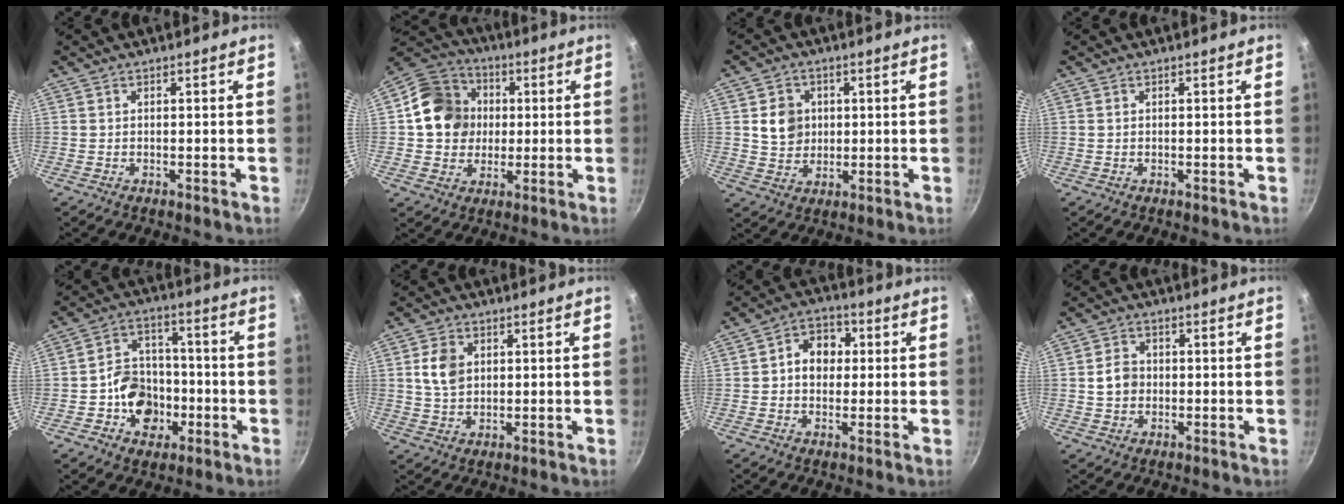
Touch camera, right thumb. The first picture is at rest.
{"total": 13.2, "force": [1.3, 11.7, 6.0], "torque": [-0.077, 0.021, 0.014]}
{"total": 6.8, "force": [1.2, 6.0, 3.0], "torque": [-0.024, -0.002, 0.024]}
{"total": 0.0}
{"total": 11.5, "force": [-3.2, 9.4, 5.7], "torque": [-0.055, 0.032, -0.055]}
{"total": 6.3, "force": [1.4, 4.7, 4.0], "torque": [-0.061, -0.002, 0.025]}
{"total": 7.6, "force": [0.8, 6.1, 4.4], "torque": [-0.028, 0.013, 0.001]}
{"total": 4.5, "force": [-0.2, 3.8, 2.4], "torque": [-0.027, 0.012, -0.007]}